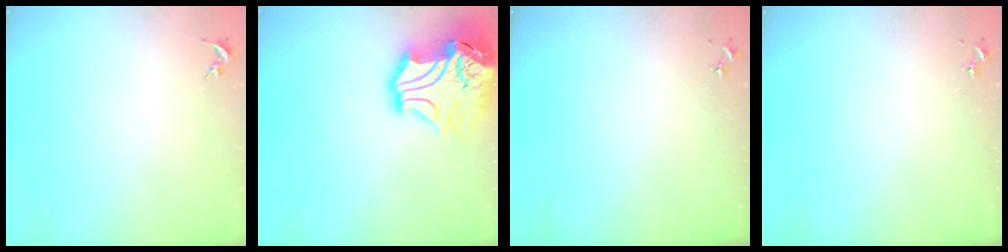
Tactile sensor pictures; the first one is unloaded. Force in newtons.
{"total": 19.5, "press": 19.3, "slide": 2.9}
{"total": 0.0}
{"total": 0.0}